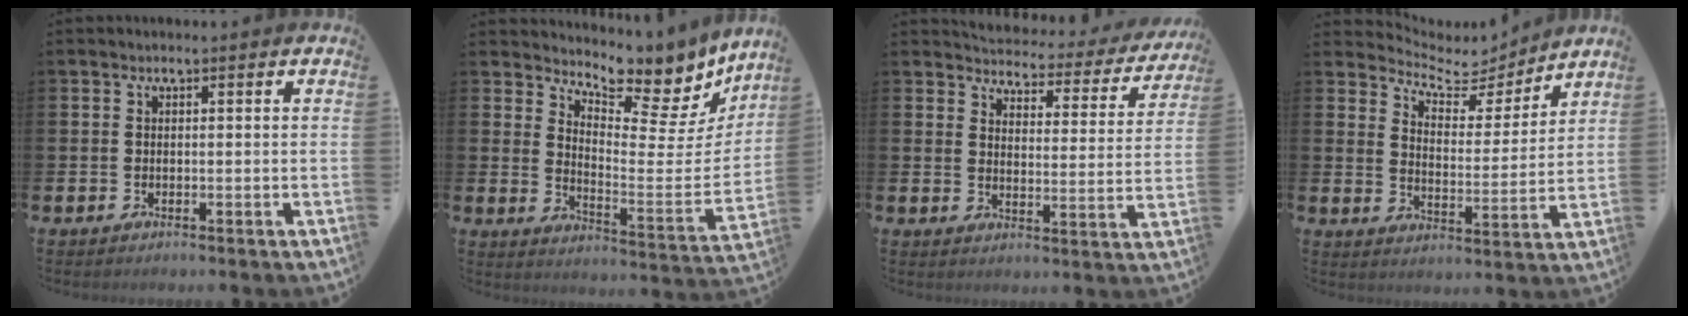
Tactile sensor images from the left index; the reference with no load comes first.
{"total": 8.2, "force": [7.6, 1.9, 2.4], "torque": [-0.050, -0.078, 0.125]}
{"total": 3.7, "force": [3.5, 1.1, 0.6], "torque": [-0.022, -0.037, 0.051]}
{"total": 5.6, "force": [5.2, 1.9, 0.7], "torque": [-0.035, -0.046, 0.084]}